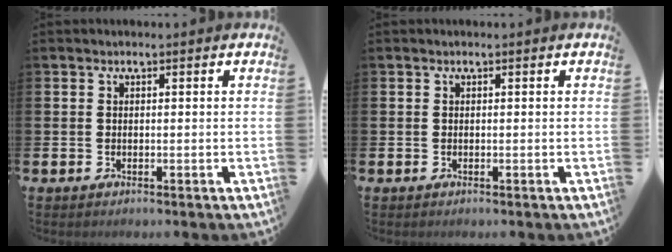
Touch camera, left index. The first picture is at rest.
{"total": 0.0}